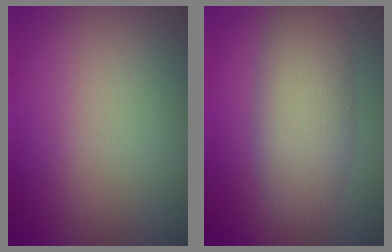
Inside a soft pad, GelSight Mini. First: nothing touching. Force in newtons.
{"total": 5.0, "press": 5.0, "slide": 0.1}